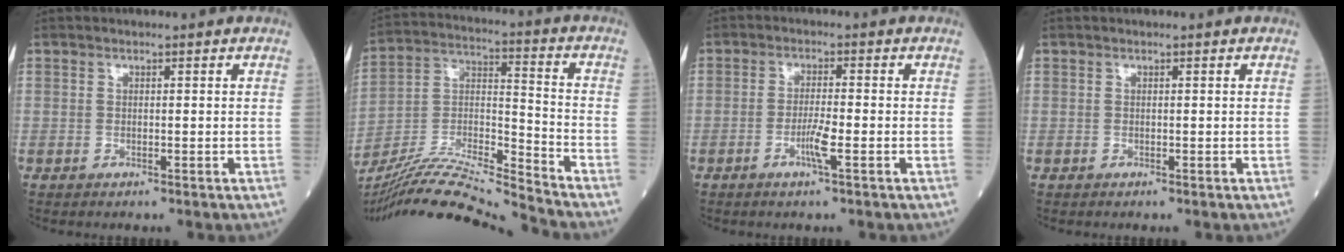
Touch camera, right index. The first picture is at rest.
{"total": 18.2, "force": [-17.0, -2.0, 6.0], "torque": [-0.115, 0.004, -0.303]}
{"total": 3.6, "force": [-1.5, -0.1, 3.3], "torque": [-0.067, -0.005, -0.031]}
{"total": 0.0}